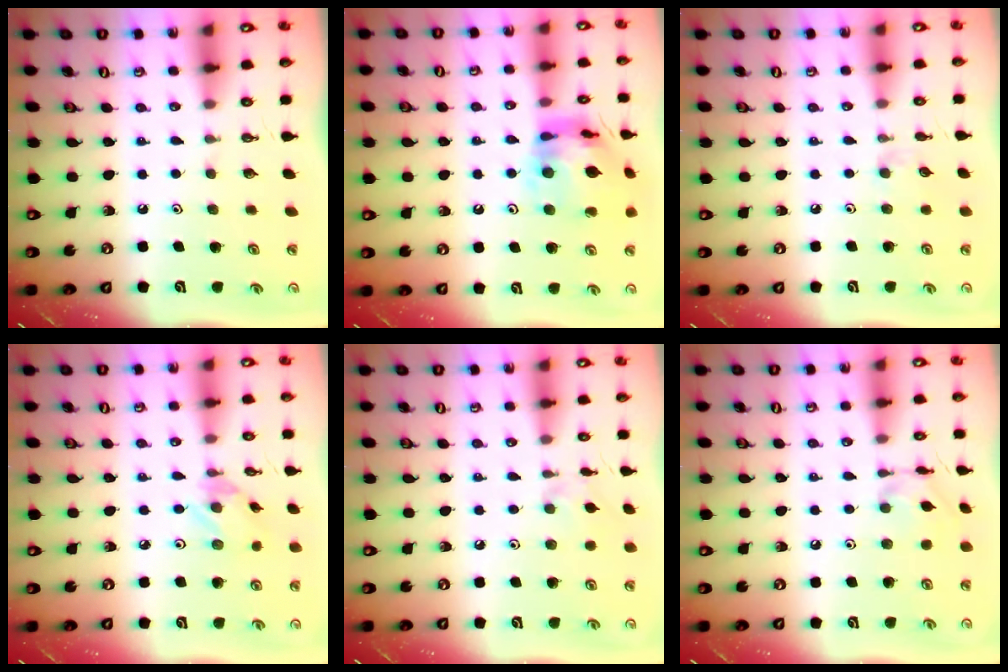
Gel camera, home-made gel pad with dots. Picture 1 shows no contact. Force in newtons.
{"total": 16.7, "press": 16.7, "slide": 1.7}
{"total": 2.9, "press": 2.9, "slide": 0.3}
{"total": 2.1, "press": 2.1, "slide": 0.1}
{"total": 2.3, "press": 2.3, "slide": 0.4}
{"total": 5.3, "press": 5.3, "slide": 0.2}